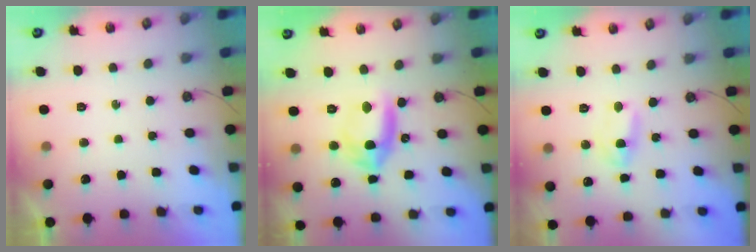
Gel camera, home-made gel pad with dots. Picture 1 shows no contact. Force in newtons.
{"total": 11.4, "press": 11.4, "slide": 1.3}
{"total": 3.9, "press": 3.9, "slide": 0.3}